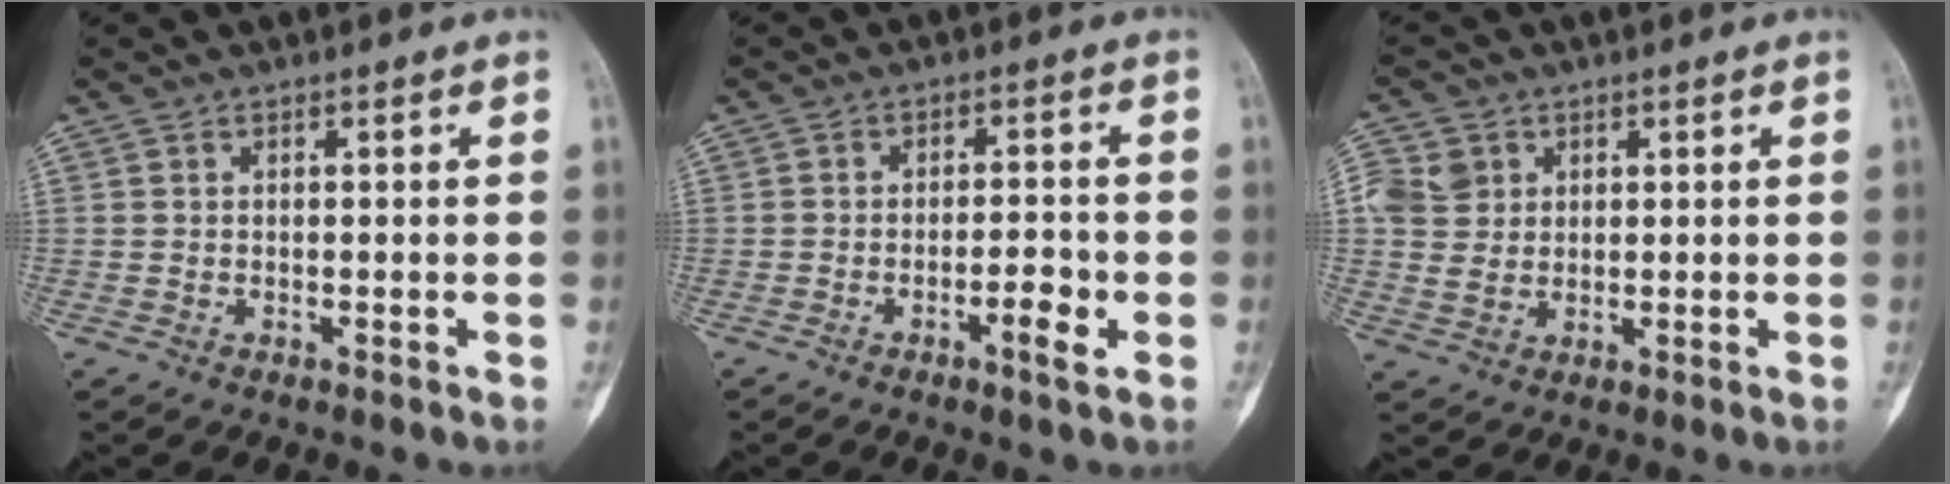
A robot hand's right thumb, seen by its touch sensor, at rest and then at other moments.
{"total": 4.7, "force": [-1.9, 1.1, 4.1], "torque": [-0.066, 0.011, -0.032]}
{"total": 6.5, "force": [2.1, 5.6, 2.6], "torque": [-0.034, -0.004, 0.044]}